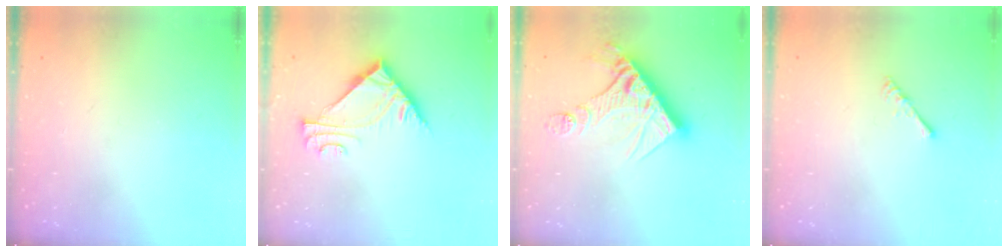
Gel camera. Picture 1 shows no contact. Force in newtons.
{"total": 7.4, "press": 7.4, "slide": 0.4}
{"total": 14.5, "press": 14.4, "slide": 1.6}
{"total": 1.6, "press": 1.6, "slide": 0.4}